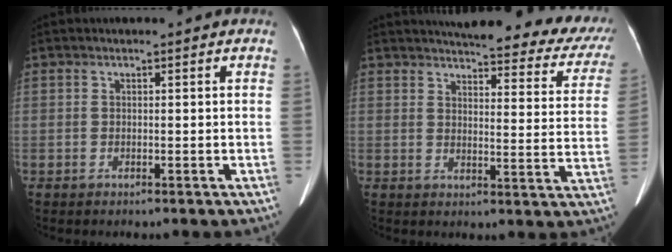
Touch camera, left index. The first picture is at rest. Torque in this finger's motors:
{"motor_torque": [0.14, -0.77, 0.06, 0.06]}